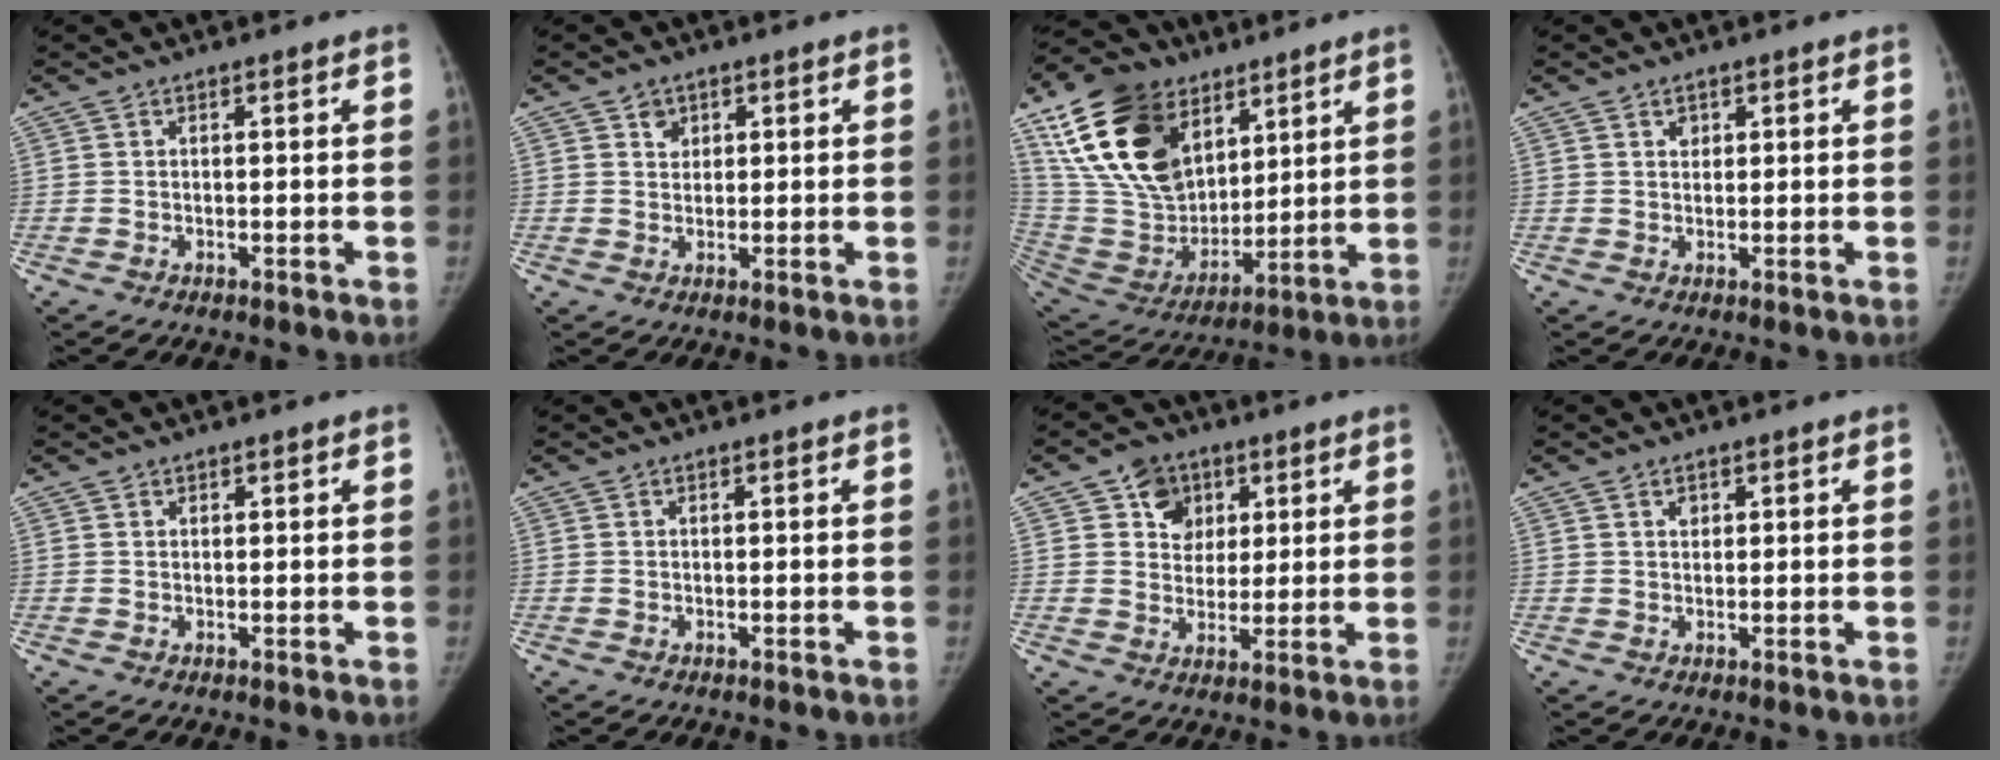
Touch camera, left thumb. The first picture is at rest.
{"total": 2.6, "force": [1.3, 2.2, 0.6], "torque": [0.008, -0.007, 0.018]}
{"total": 26.3, "force": [12.9, 16.9, 15.5], "torque": [-0.278, -0.029, 0.248]}
{"total": 1.8, "force": [1.0, 1.4, 0.6], "torque": [0.005, -0.006, 0.014]}
{"total": 0.8, "force": [0.5, 0.6, 0.0], "torque": [0.010, -0.002, 0.004]}
{"total": 0.0}
{"total": 8.1, "force": [3.4, 6.9, 2.6], "torque": [-0.003, -0.007, 0.052]}
{"total": 1.6, "force": [0.9, 1.2, 0.6], "torque": [0.002, -0.005, 0.013]}